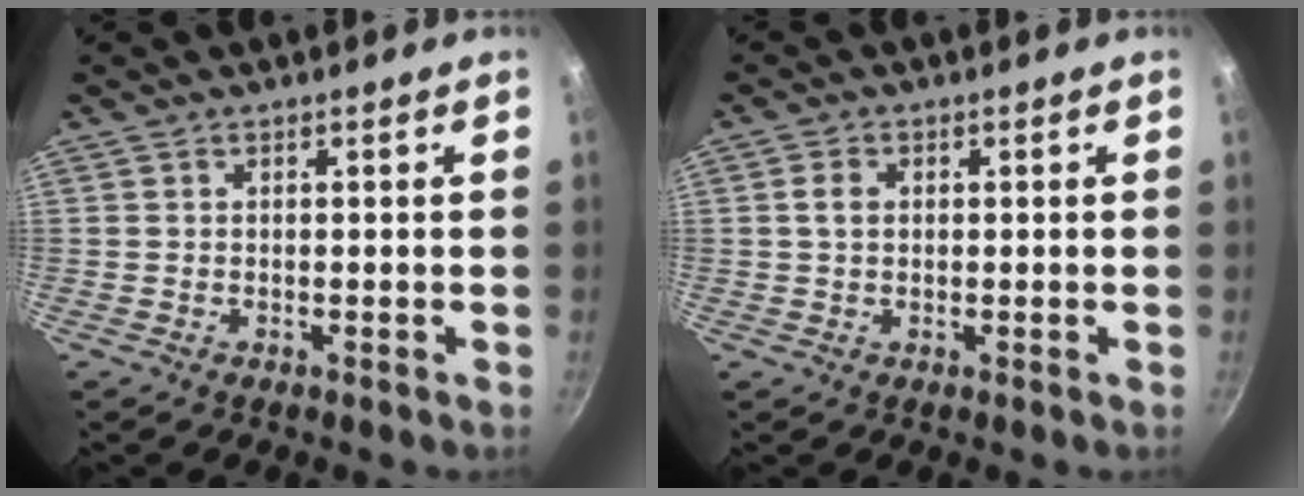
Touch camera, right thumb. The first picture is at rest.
{"total": 2.2, "force": [0.3, 1.7, 1.4], "torque": [-0.022, 0.005, 0.004]}